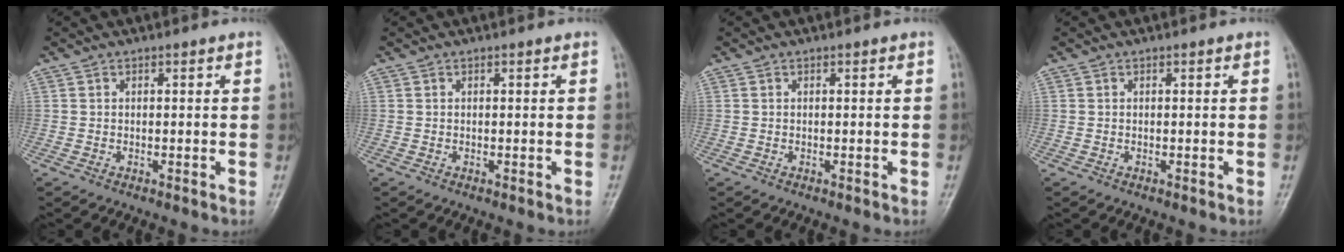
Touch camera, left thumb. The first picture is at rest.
{"total": 0.0}
{"total": 0.0}
{"total": 0.0}